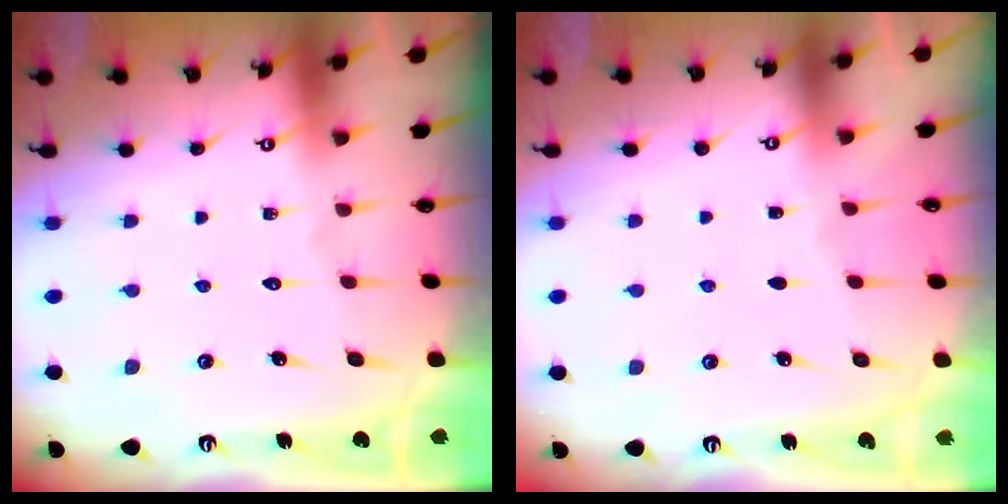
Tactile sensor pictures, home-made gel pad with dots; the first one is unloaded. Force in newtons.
{"total": 0.0}